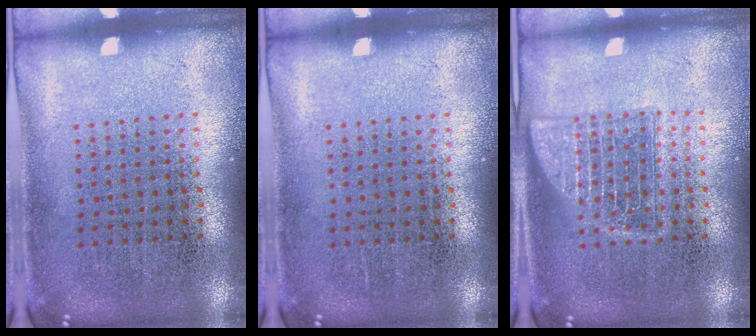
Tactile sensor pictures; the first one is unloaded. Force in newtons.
{"total": 0.0}
{"total": 2.5, "press": 2.5, "slide": 0.4}